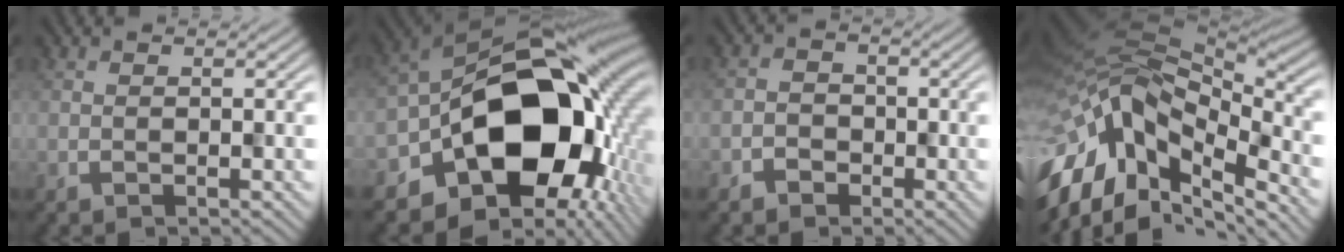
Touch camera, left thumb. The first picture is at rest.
{"total": 18.3, "force": [-4.2, 12.7, 12.4], "torque": [-0.182, -0.041, -0.054]}
{"total": 1.9, "force": [-1.2, 1.4, -0.4], "torque": [0.017, 0.002, -0.023]}
{"total": 18.6, "force": [-5.3, 10.9, 14.0], "torque": [-0.283, -0.025, -0.083]}